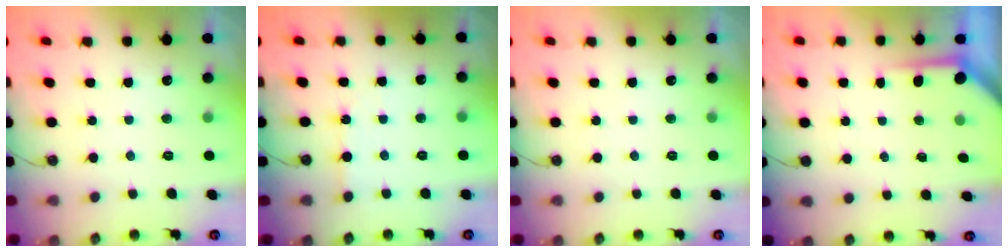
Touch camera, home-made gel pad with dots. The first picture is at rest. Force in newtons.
{"total": 2.9, "press": 2.9, "slide": 0.5}
{"total": 0.0}
{"total": 3.7, "press": 3.7, "slide": 0.4}